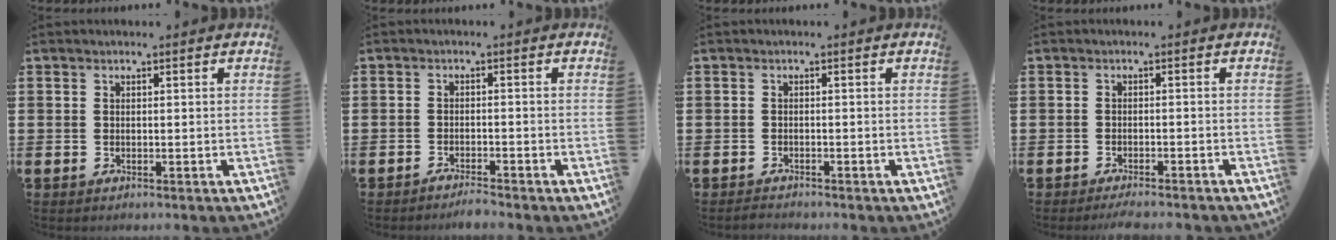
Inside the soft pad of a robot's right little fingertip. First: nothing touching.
{"total": 1.7, "force": [-1.7, -0.1, 0.2], "torque": [-0.007, 0.003, -0.034]}
{"total": 0.8, "force": [-0.8, 0.1, 0.1], "torque": [-0.005, 0.000, -0.017]}
{"total": 1.4, "force": [-1.4, -0.1, 0.4], "torque": [-0.007, 0.003, -0.026]}